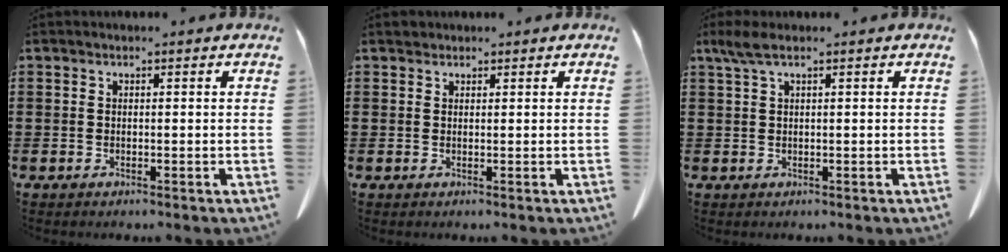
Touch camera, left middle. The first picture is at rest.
{"total": 0.8, "force": [0.7, 0.3, 0.0], "torque": [-0.004, 0.001, 0.015]}
{"total": 2.3, "force": [1.1, 0.4, 2.0], "torque": [-0.048, -0.001, 0.018]}